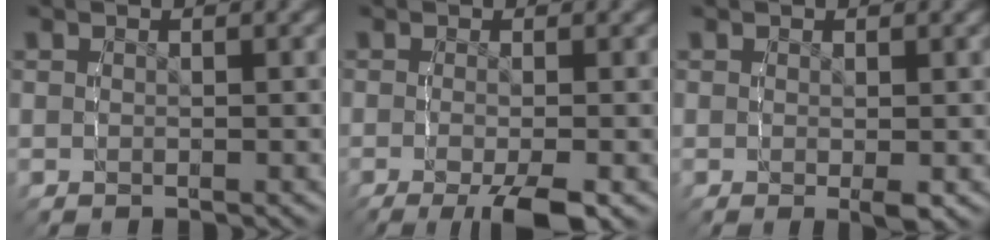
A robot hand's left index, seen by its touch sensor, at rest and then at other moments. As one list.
[{"total": 4.6, "force": [-2.6, 1.1, 3.6], "torque": [-0.059, -0.016, -0.035]}, {"total": 1.0, "force": [0.1, -0.1, 1.0], "torque": [-0.007, -0.004, -0.001]}]